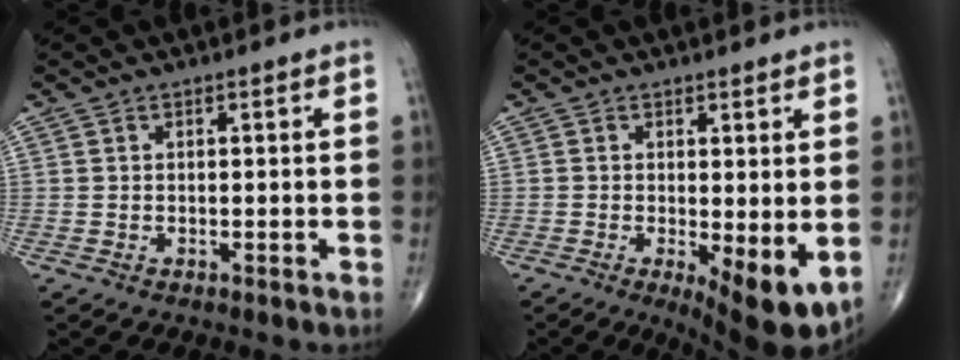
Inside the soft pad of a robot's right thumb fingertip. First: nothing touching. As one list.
[{"total": 8.6, "force": [-1.6, 2.9, 8.0], "torque": [-0.115, -0.023, -0.019]}]